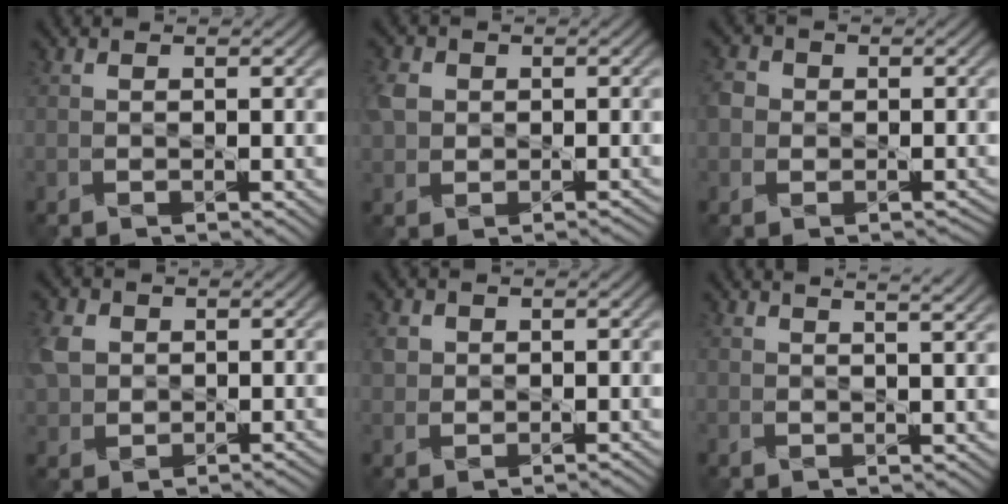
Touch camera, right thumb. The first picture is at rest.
{"total": 2.6, "force": [0.5, 2.5, 0.7], "torque": [-0.019, 0.007, 0.008]}
{"total": 4.1, "force": [-0.3, 4.0, 1.1], "torque": [-0.025, 0.018, -0.026]}
{"total": 3.4, "force": [1.0, 3.0, 1.3], "torque": [-0.041, 0.010, 0.017]}
{"total": 1.5, "force": [0.9, 1.2, -0.3], "torque": [0.001, 0.007, 0.019]}
{"total": 3.4, "force": [3.3, -0.3, 1.0], "torque": [-0.022, 0.012, 0.049]}